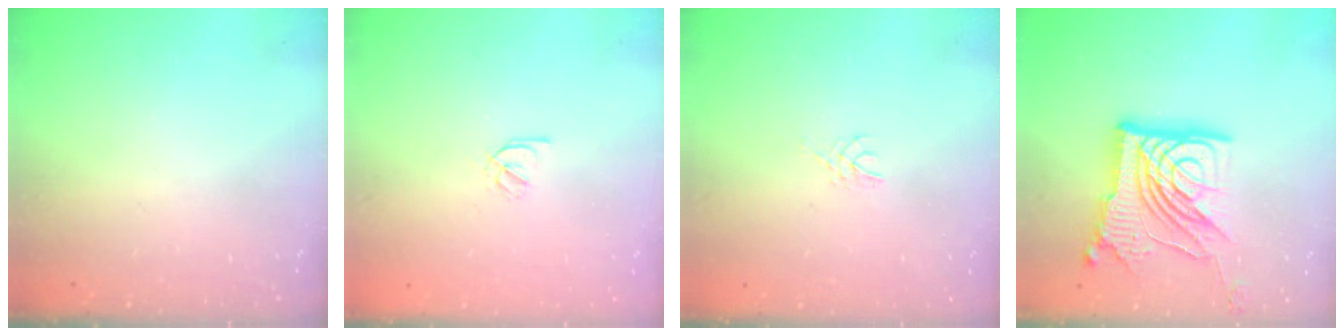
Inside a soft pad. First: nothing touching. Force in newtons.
{"total": 2.1, "press": 1.9, "slide": 0.8}
{"total": 4.1, "press": 4.0, "slide": 0.5}
{"total": 22.5, "press": 22.4, "slide": 2.7}